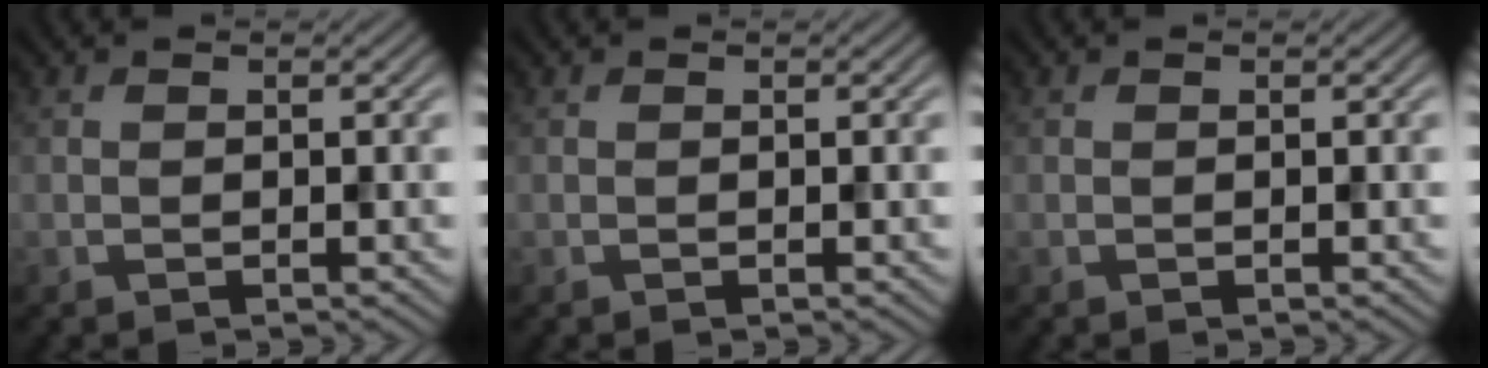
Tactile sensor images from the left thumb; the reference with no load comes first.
{"total": 0.0}
{"total": 0.0}